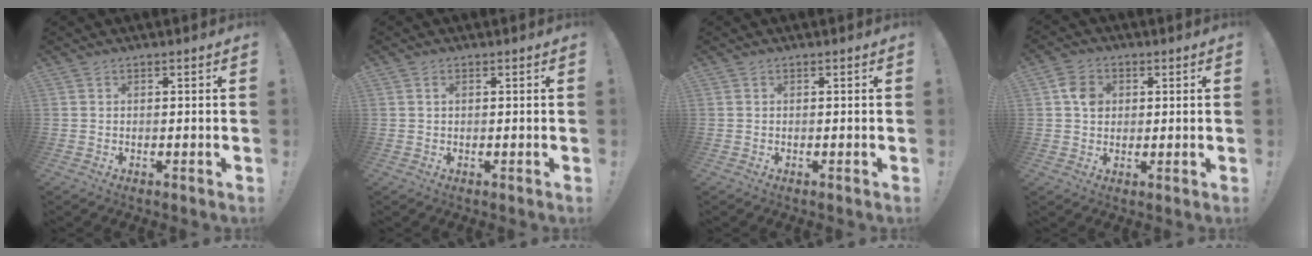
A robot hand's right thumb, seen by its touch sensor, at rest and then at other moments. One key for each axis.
{"total": 0.8, "fx": 0.4, "fy": 0.4, "fz": 0.6, "tx": -0.014, "ty": 0.002, "tz": 0.007}
{"total": 0.0}
{"total": 6.5, "fx": 1.3, "fy": 5.3, "fz": 3.6, "tx": -0.050, "ty": 0.008, "tz": 0.026}